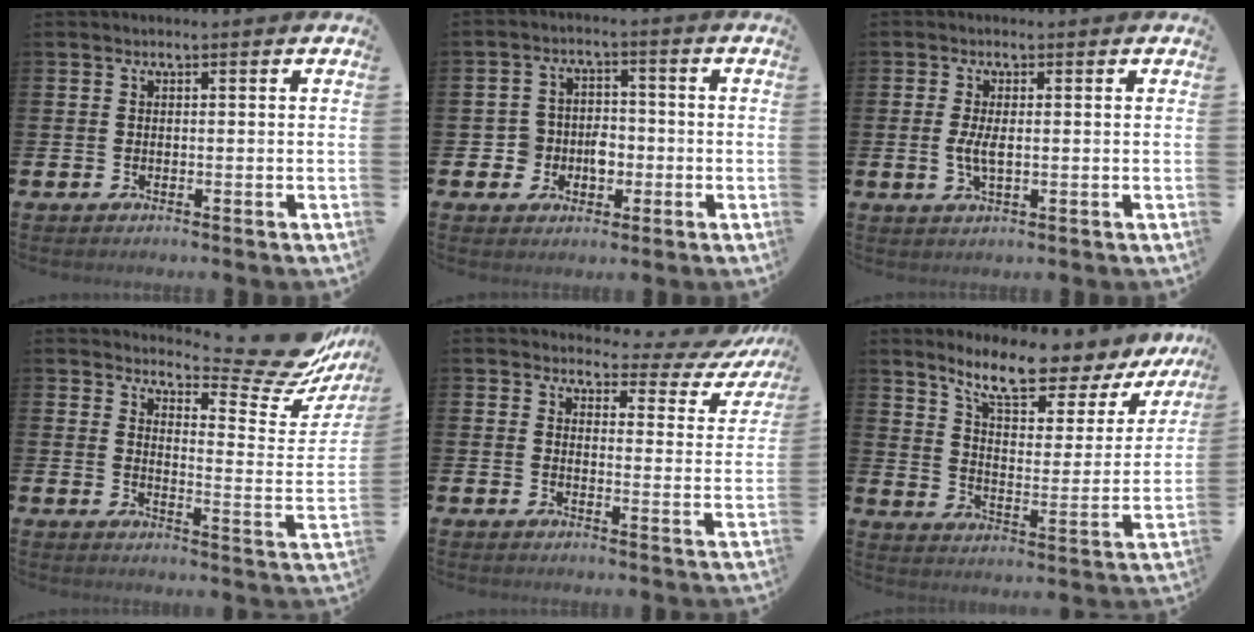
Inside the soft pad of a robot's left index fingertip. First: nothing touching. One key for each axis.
{"total": 4.3, "fx": -1.3, "fy": 3.9, "fz": 1.2, "tx": -0.032, "ty": 0.008, "tz": -0.030}
{"total": 2.8, "fx": 0.1, "fy": 1.1, "fz": 2.6, "tx": -0.040, "ty": -0.002, "tz": -0.002}
{"total": 10.0, "fx": 9.2, "fy": 1.8, "fz": 3.3, "tx": -0.046, "ty": -0.083, "tz": 0.158}
{"total": 3.2, "fx": 2.7, "fy": 1.5, "fz": 0.8, "tx": -0.013, "ty": -0.035, "tz": 0.034}
{"total": 10.3, "fx": 8.9, "fy": 2.2, "fz": 4.7, "tx": -0.118, "ty": -0.059, "tz": 0.148}